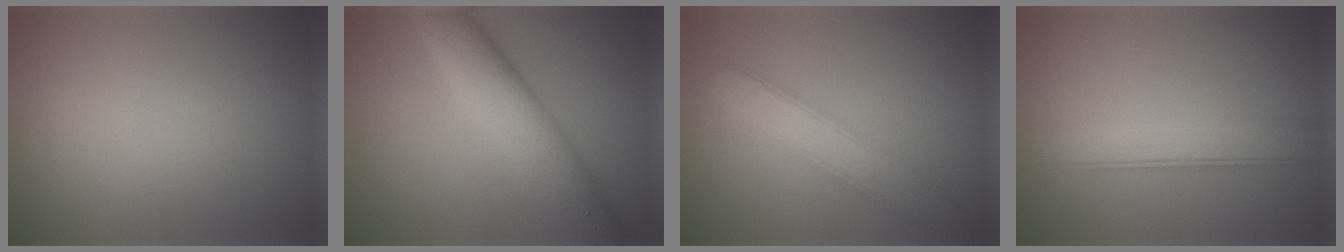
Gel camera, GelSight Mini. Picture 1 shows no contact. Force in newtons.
{"total": 7.6, "press": 7.6, "slide": 0.0}
{"total": 4.5, "press": 4.5, "slide": 0.2}
{"total": 3.6, "press": 3.6, "slide": 0.1}